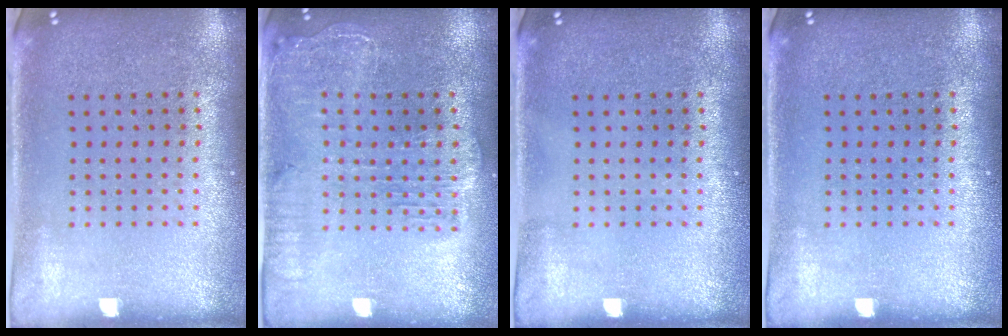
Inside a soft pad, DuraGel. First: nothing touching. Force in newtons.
{"total": 2.0, "press": 1.8, "slide": 0.8}
{"total": 0.0}
{"total": 0.0}